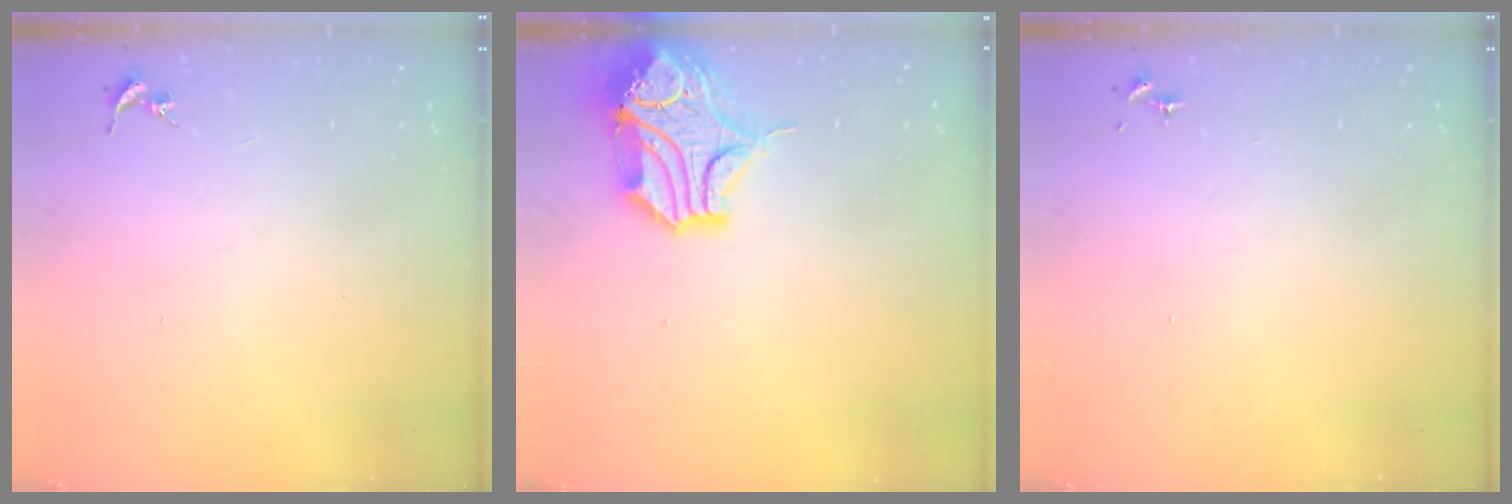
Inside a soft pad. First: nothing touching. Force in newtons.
{"total": 14.1, "press": 13.9, "slide": 2.1}
{"total": 0.0}